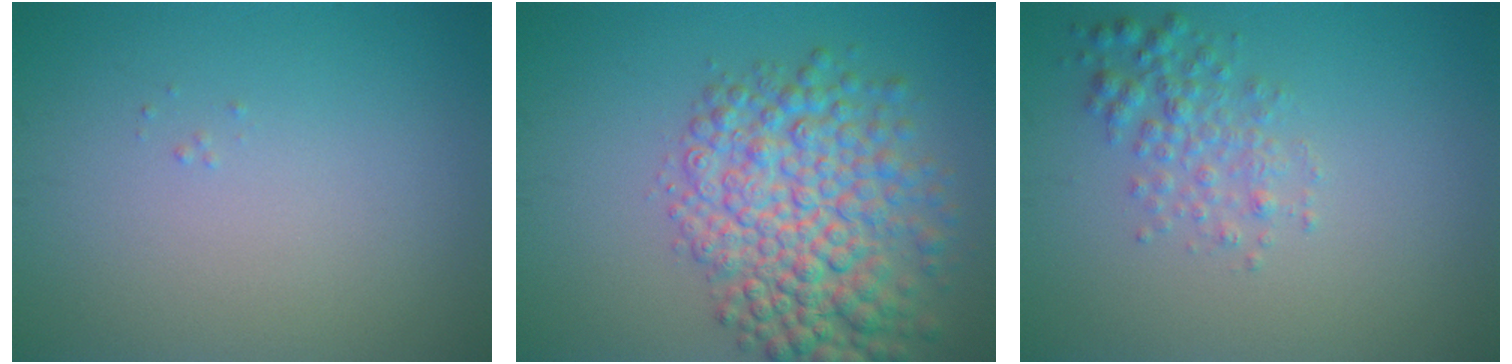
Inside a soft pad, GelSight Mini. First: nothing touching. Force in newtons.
{"total": 8.2, "press": 8.2, "slide": 0.2}
{"total": 2.4, "press": 2.4, "slide": 0.1}